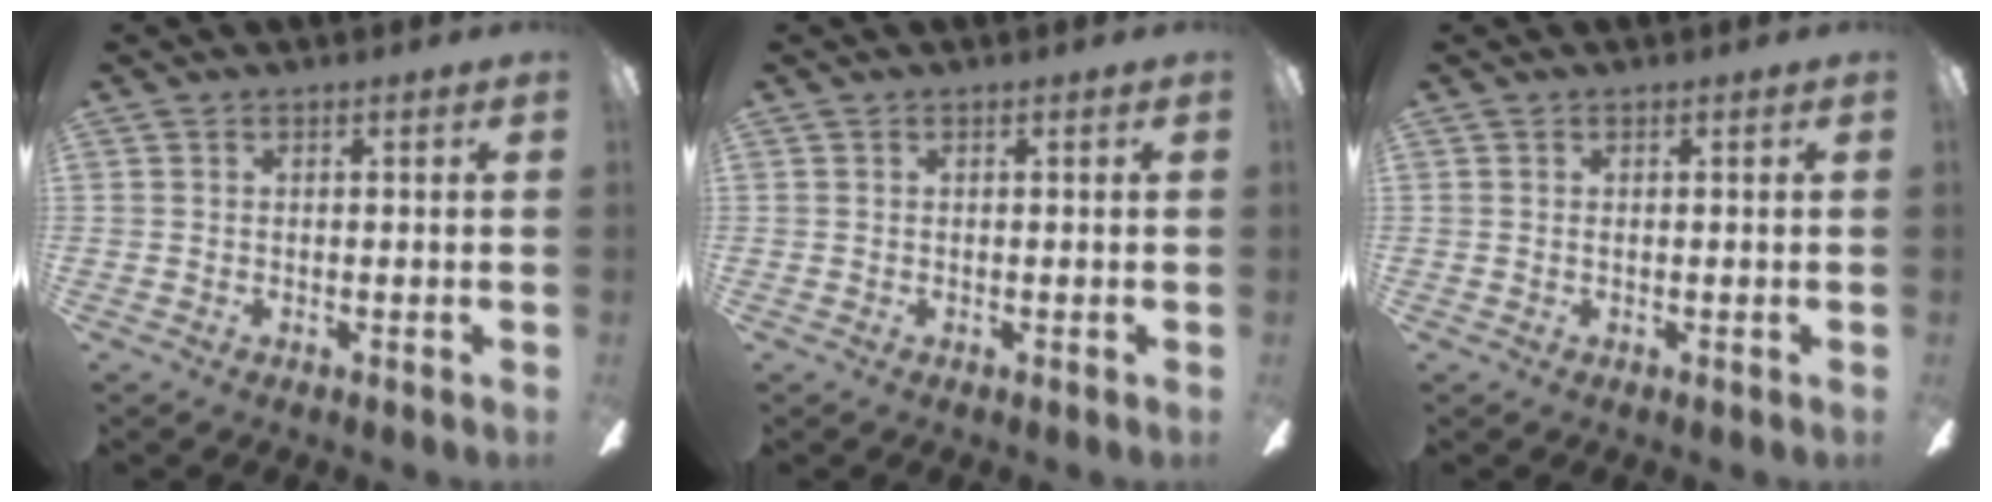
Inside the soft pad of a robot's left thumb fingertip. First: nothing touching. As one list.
[{"total": 0.0}, {"total": 0.0}]